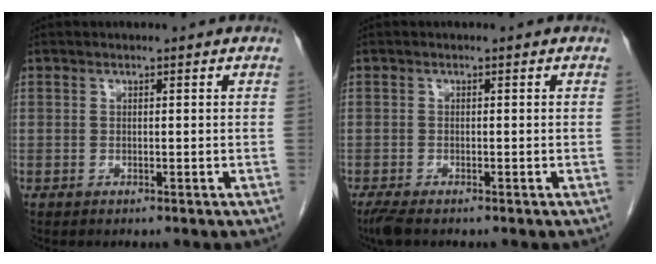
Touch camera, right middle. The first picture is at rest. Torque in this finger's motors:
{"motor_torque": [0.04, 0.00, 0.02, 0.01]}